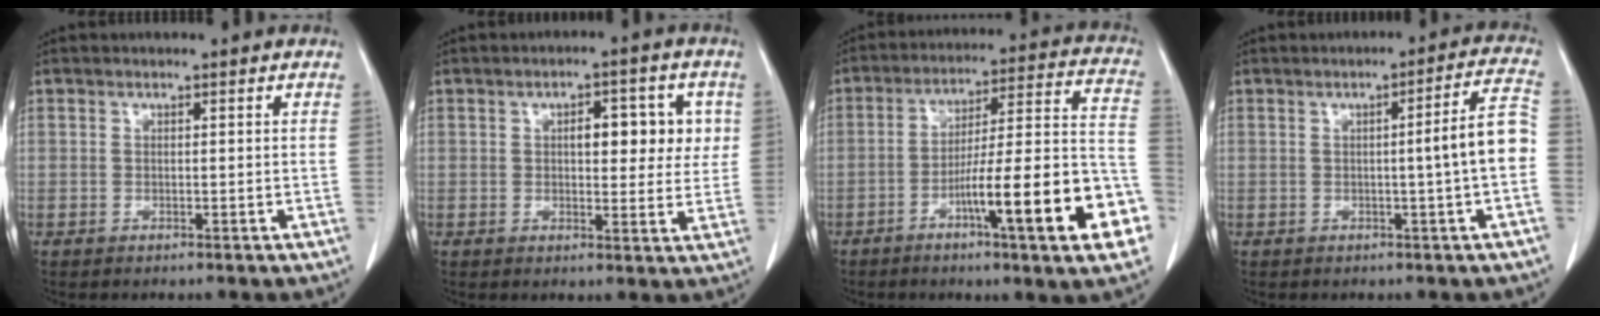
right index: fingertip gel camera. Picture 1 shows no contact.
{"total": 7.6, "force": [1.9, 3.3, 6.6], "torque": [-0.078, 0.016, 0.025]}
{"total": 20.2, "force": [-8.1, 1.4, 18.5], "torque": [-0.215, 0.014, -0.118]}
{"total": 6.9, "force": [-0.9, -0.8, 6.8], "torque": [-0.088, 0.012, -0.014]}